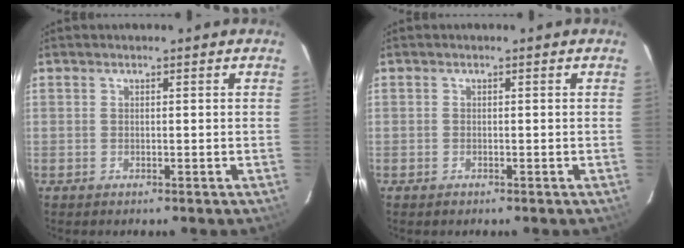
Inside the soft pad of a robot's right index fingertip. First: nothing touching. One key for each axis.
{"total": 0.7, "fx": -0.5, "fy": 0.5, "fz": 0.1, "tx": -0.001, "ty": 0.000, "tz": -0.009}